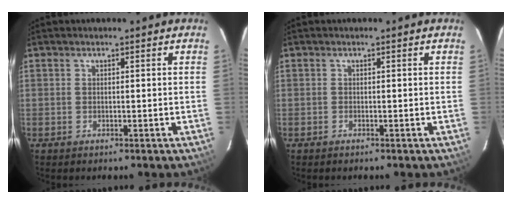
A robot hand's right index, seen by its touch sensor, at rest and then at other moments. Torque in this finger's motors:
{"motor_torque": [0.08, -0.07, 0.04, 0.00]}